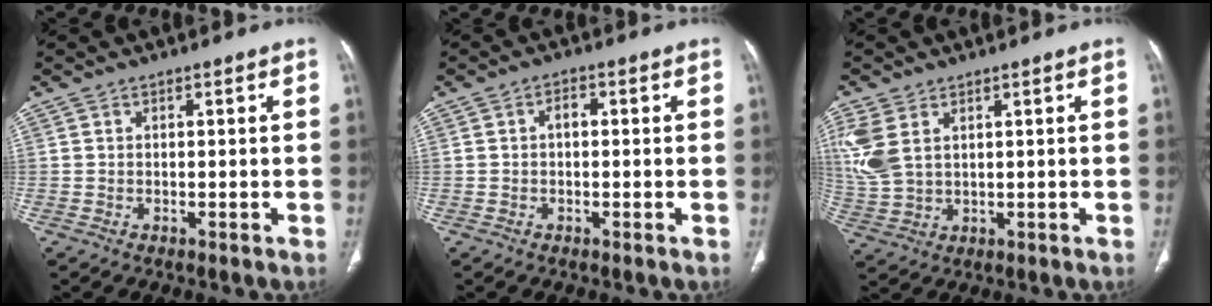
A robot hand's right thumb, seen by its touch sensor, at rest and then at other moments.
{"total": 1.9, "force": [0.0, 1.2, 1.5], "torque": [-0.019, 0.007, -0.005]}
{"total": 8.7, "force": [3.2, 5.3, 6.1], "torque": [-0.159, -0.001, 0.076]}